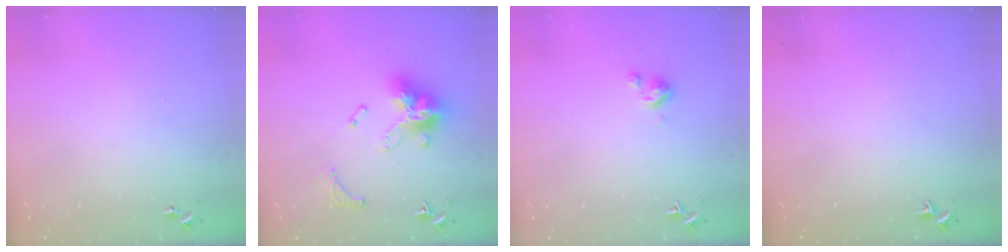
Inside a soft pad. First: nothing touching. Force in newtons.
{"total": 17.1, "press": 17.0, "slide": 1.8}
{"total": 3.1, "press": 3.1, "slide": 0.3}
{"total": 0.0}